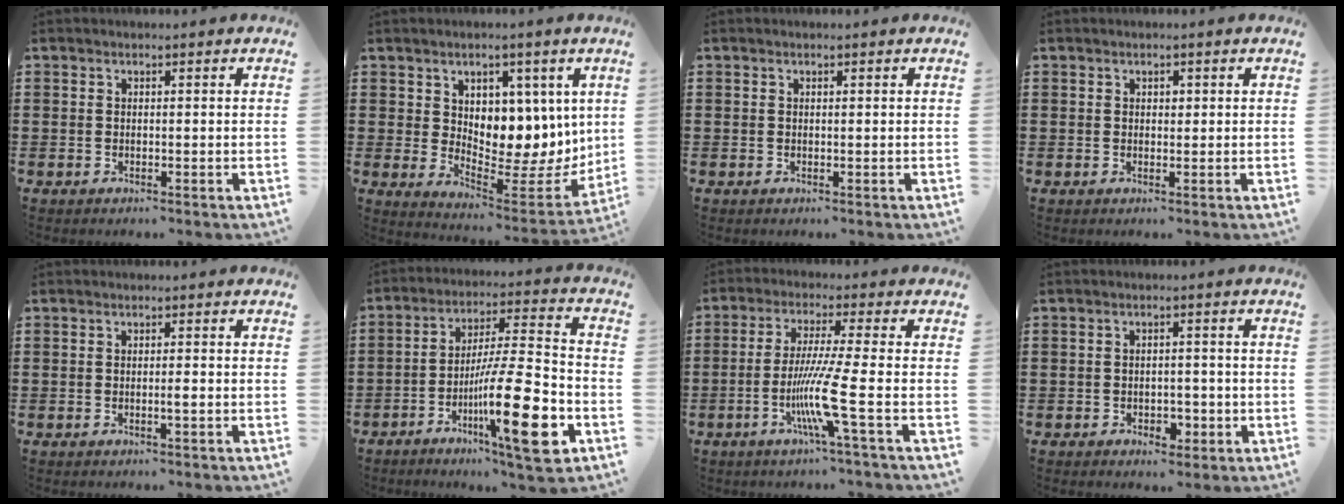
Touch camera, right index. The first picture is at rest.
{"total": 6.2, "force": [4.1, 4.0, 2.3], "torque": [-0.050, -0.048, 0.072]}
{"total": 0.0}
{"total": 0.8, "force": [0.3, 0.6, 0.5], "torque": [-0.011, 0.004, 0.006]}
{"total": 1.2, "force": [-0.3, -0.1, 1.2], "torque": [-0.019, -0.003, -0.006]}
{"total": 18.6, "force": [-7.3, 3.6, 16.8], "torque": [-0.279, 0.005, -0.116]}
{"total": 9.0, "force": [-2.9, -0.8, 8.5], "torque": [-0.179, -0.025, -0.062]}
{"total": 2.8, "force": [-1.4, 1.8, 1.5], "torque": [-0.030, 0.003, -0.028]}